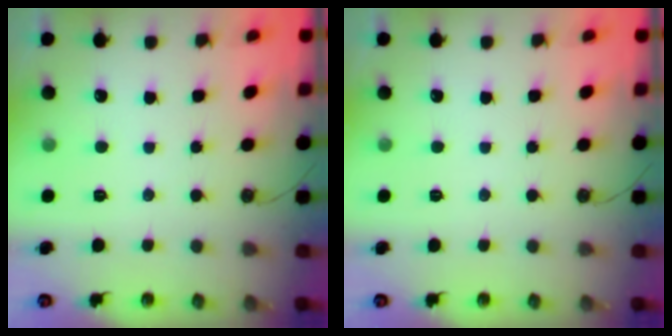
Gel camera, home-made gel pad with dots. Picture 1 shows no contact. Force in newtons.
{"total": 0.0}